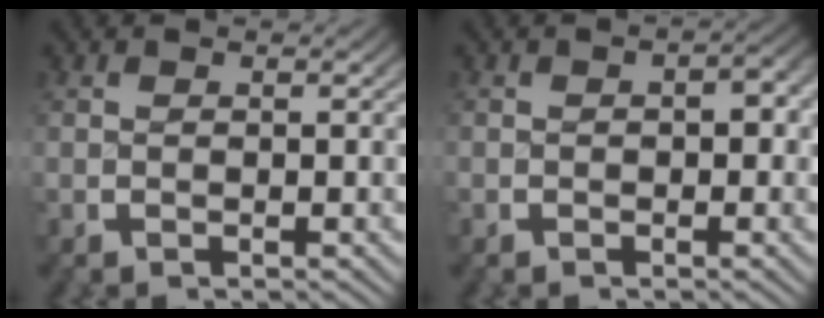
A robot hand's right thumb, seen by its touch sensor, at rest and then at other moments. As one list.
[{"total": 1.9, "force": [-0.4, 1.3, 1.3], "torque": [-0.017, -0.006, -0.007]}]